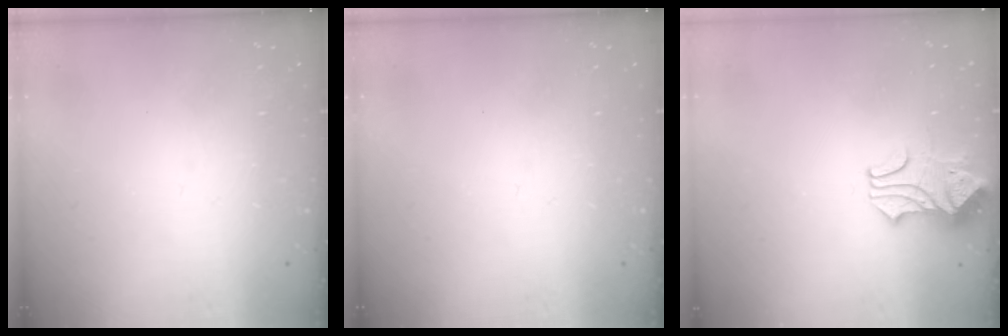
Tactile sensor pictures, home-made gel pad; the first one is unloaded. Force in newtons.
{"total": 0.0}
{"total": 1.7, "press": 1.3, "slide": 1.1}